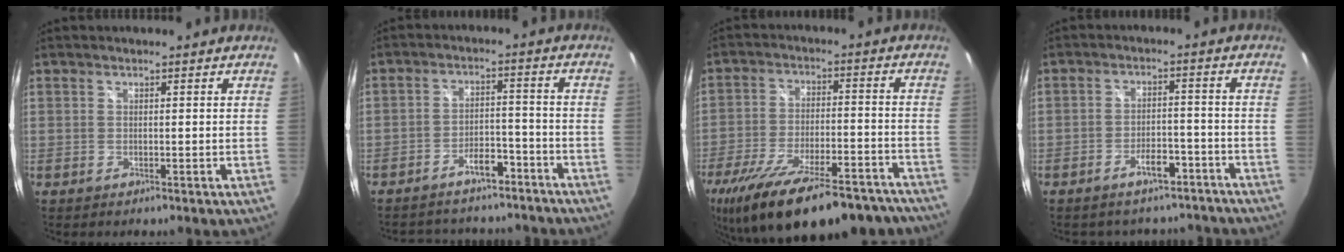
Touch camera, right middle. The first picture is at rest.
{"total": 14.2, "force": [-12.0, 5.7, 4.8], "torque": [-0.106, 0.029, -0.151]}
{"total": 27.5, "force": [-21.7, 8.6, 14.4], "torque": [-0.266, -0.038, -0.311]}
{"total": 8.7, "force": [-7.2, 4.0, 2.6], "torque": [-0.045, 0.029, -0.084]}